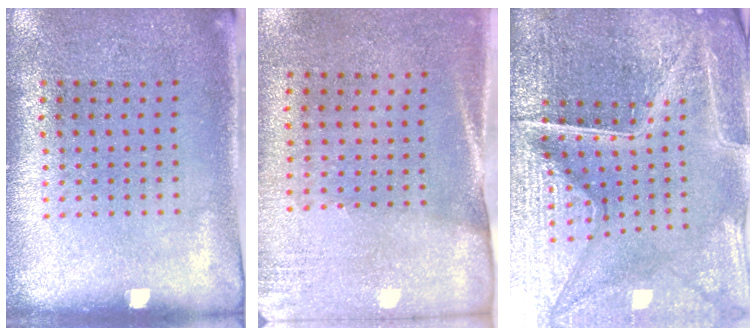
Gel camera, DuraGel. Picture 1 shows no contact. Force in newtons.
{"total": 2.6, "press": 2.3, "slide": 1.3}
{"total": 6.3, "press": 5.7, "slide": 2.6}